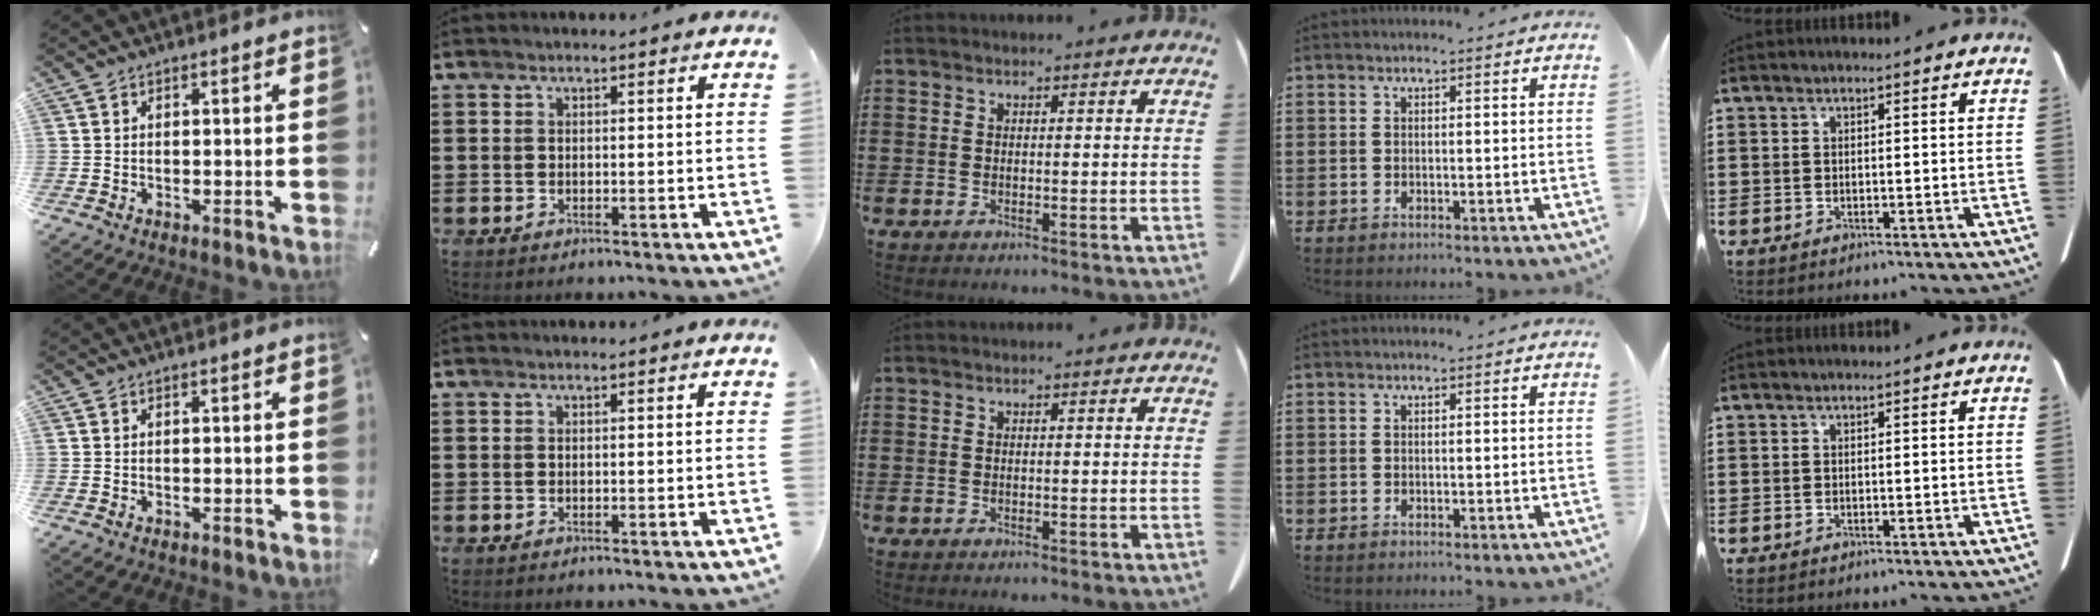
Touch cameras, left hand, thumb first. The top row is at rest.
{}